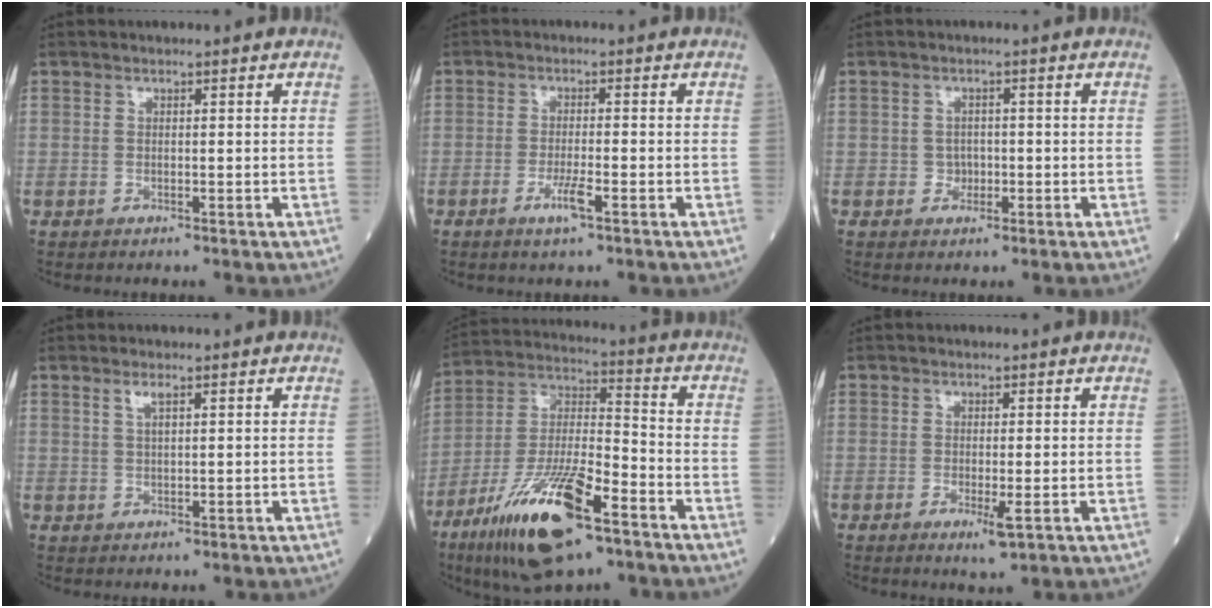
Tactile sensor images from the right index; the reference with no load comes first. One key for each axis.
{"total": 3.4, "fx": -1.7, "fy": 0.2, "fz": 2.9, "tx": -0.059, "ty": -0.005, "tz": -0.033}
{"total": 1.9, "fx": -0.5, "fy": 1.6, "fz": 0.8, "tx": -0.006, "ty": 0.005, "tz": -0.006}
{"total": 1.8, "fx": 1.0, "fy": 0.3, "fz": 1.5, "tx": -0.035, "ty": 0.003, "tz": 0.021}
{"total": 18.4, "fx": -10.5, "fy": 4.3, "fz": 14.4, "tx": -0.302, "ty": -0.029, "tz": -0.190}
{"total": 2.7, "fx": -0.9, "fy": 0.4, "fz": 2.5, "tx": -0.038, "ty": -0.007, "tz": -0.012}